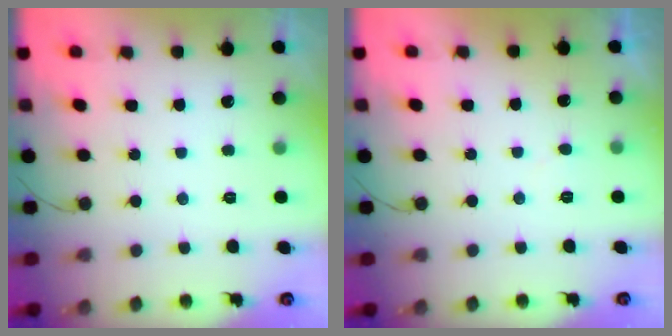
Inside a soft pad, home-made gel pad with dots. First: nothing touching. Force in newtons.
{"total": 2.4, "press": 2.4, "slide": 0.2}